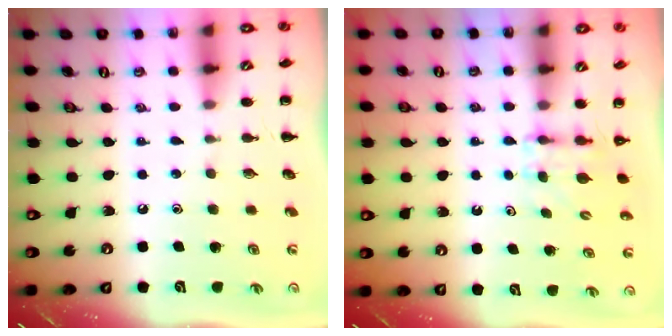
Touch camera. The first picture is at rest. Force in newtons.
{"total": 3.1, "press": 2.8, "slide": 1.2}